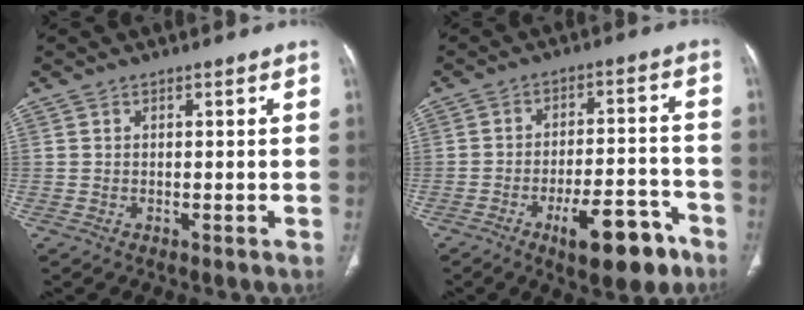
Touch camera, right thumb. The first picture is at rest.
{"total": 12.8, "force": [-7.3, 4.9, 9.4], "torque": [-0.122, 0.046, -0.103]}